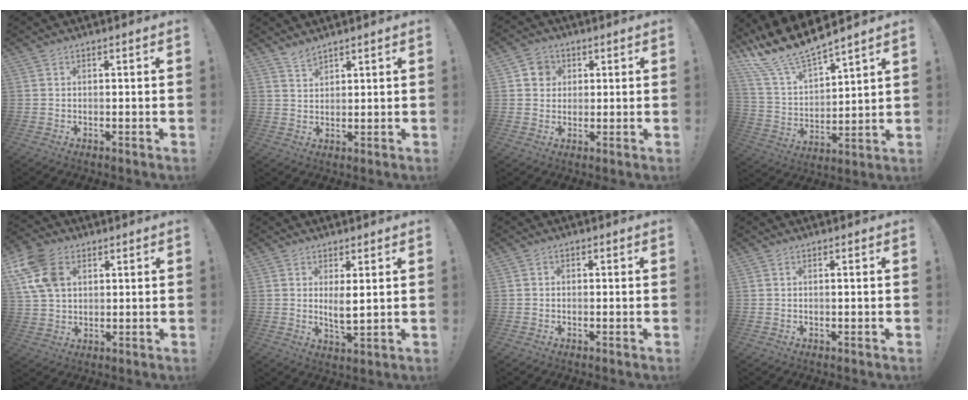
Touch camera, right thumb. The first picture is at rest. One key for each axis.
{"total": 2.9, "fx": 2.7, "fy": 0.6, "fz": 0.8, "tx": -0.006, "ty": -0.022, "tz": 0.048}
{"total": 5.3, "fx": 1.3, "fy": 4.9, "fz": 1.6, "tx": -0.023, "ty": 0.004, "tz": 0.025}
{"total": 13.2, "fx": 12.0, "fy": 2.8, "fz": 4.8, "tx": -0.114, "ty": -0.100, "tz": 0.218}
{"total": 13.4, "fx": 5.0, "fy": 9.3, "fz": 8.2, "tx": -0.158, "ty": -0.008, "tz": 0.100}
{"total": 4.6, "fx": 2.0, "fy": 1.2, "fz": 4.0, "tx": -0.060, "ty": -0.016, "tz": 0.034}
{"total": 1.2, "fx": -0.7, "fy": 0.8, "fz": 0.5, "tx": -0.008, "ty": 0.004, "tz": -0.012}
{"total": 0.6, "fx": 0.1, "fy": -0.3, "fz": 0.5, "tx": -0.006, "ty": -0.002, "tz": -0.001}